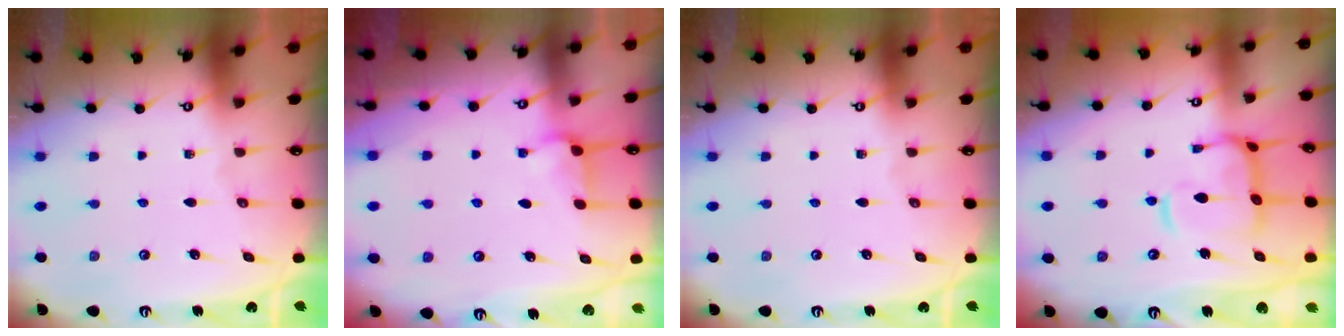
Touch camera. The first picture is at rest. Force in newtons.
{"total": 2.9, "press": 2.8, "slide": 0.6}
{"total": 0.0}
{"total": 7.7, "press": 7.6, "slide": 1.0}